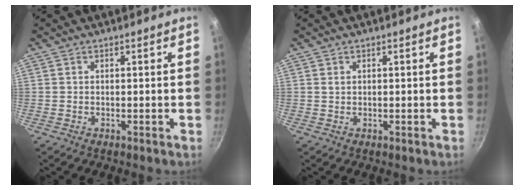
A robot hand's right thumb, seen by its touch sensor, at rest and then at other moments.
{"total": 0.6, "force": [0.3, 0.5, 0.3], "torque": [-0.006, 0.000, 0.005]}